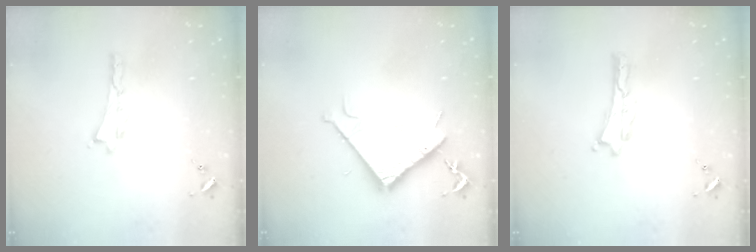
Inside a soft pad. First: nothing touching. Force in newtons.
{"total": 8.3, "press": 8.3, "slide": 0.6}
{"total": 0.0}